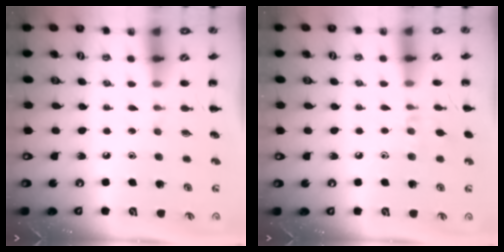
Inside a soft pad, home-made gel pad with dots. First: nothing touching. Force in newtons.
{"total": 6.4, "press": 6.0, "slide": 2.3}